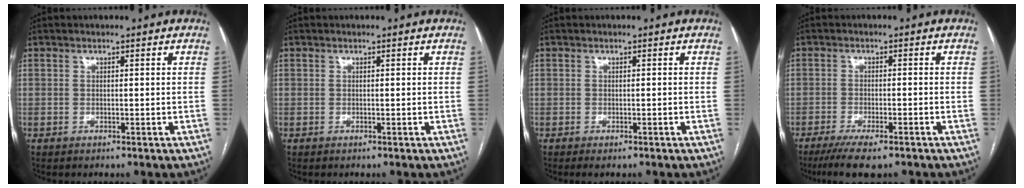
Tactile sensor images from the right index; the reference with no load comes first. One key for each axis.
{"total": 0.0}
{"total": 1.2, "fx": -0.9, "fy": 0.2, "fz": 0.9, "tx": -0.011, "ty": -0.003, "tz": -0.011}
{"total": 7.9, "fx": -6.0, "fy": 1.4, "fz": 4.9, "tx": -0.074, "ty": -0.016, "tz": -0.093}